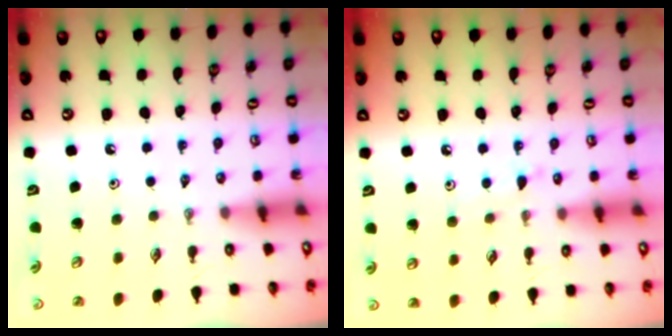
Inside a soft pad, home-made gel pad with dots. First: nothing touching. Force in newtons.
{"total": 4.9, "press": 4.8, "slide": 0.7}